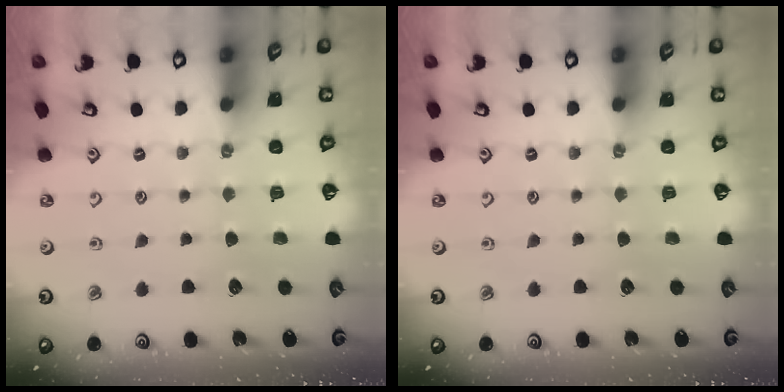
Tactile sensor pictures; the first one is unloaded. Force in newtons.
{"total": 0.0}